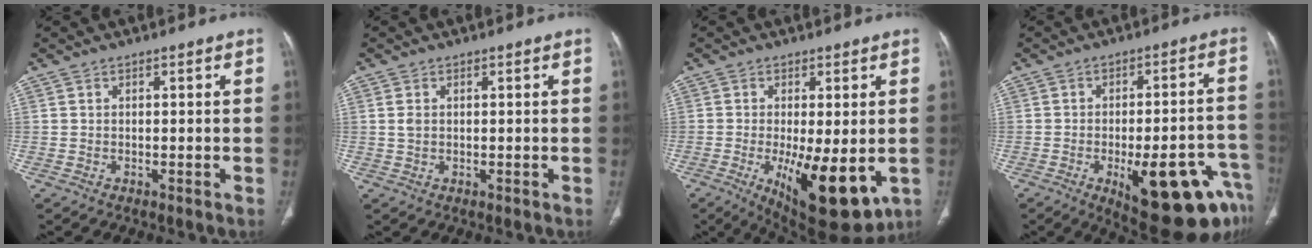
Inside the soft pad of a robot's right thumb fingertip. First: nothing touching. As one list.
[{"total": 1.6, "force": [0.3, 1.0, 1.2], "torque": [-0.030, 0.000, 0.008]}, {"total": 14.3, "force": [-3.6, 5.1, 12.9], "torque": [-0.193, -0.027, -0.038]}, {"total": 20.9, "force": [-9.7, 7.1, 17.1], "torque": [-0.146, 0.039, -0.116]}]